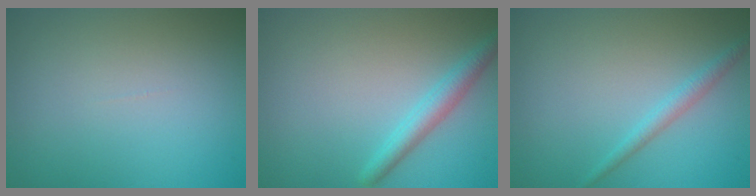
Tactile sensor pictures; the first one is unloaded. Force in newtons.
{"total": 2.3, "press": 2.3, "slide": 0.1}
{"total": 1.5, "press": 1.5, "slide": 0.1}